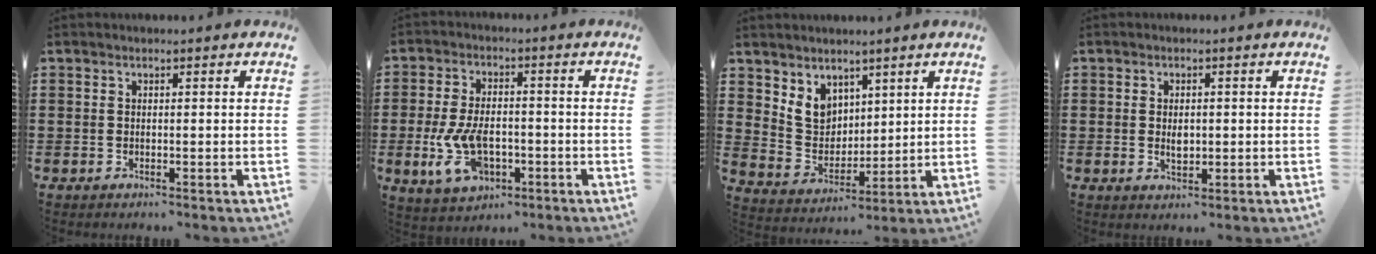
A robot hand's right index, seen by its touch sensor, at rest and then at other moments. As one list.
[{"total": 8.8, "force": [-2.4, 4.8, 7.0], "torque": [-0.165, -0.006, -0.045]}, {"total": 6.2, "force": [3.6, 4.8, 1.7], "torque": [-0.061, 0.000, 0.070]}, {"total": 2.4, "force": [-0.1, 1.3, 2.1], "torque": [-0.031, 0.001, -0.004]}]